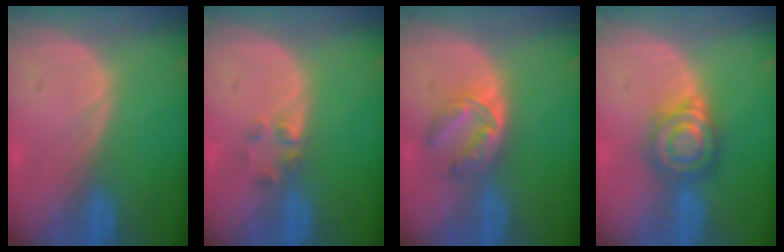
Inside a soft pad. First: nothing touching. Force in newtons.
{"total": 2.0, "press": 1.9, "slide": 0.8}
{"total": 5.3, "press": 5.1, "slide": 1.3}
{"total": 6.3, "press": 6.3, "slide": 0.5}